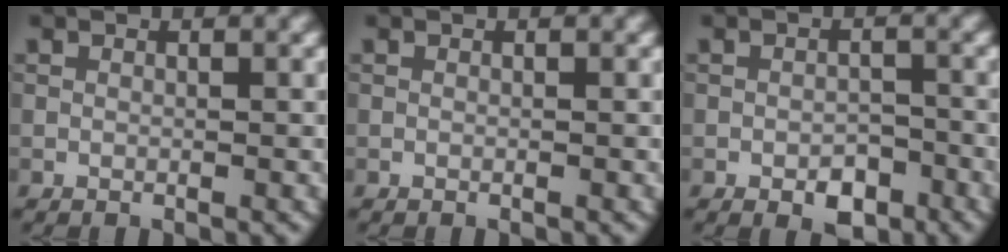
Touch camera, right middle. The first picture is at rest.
{"total": 0.0}
{"total": 2.8, "force": [-1.6, 1.5, 1.8], "torque": [-0.026, 0.000, -0.023]}